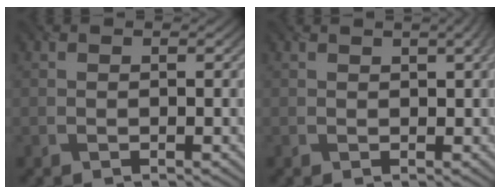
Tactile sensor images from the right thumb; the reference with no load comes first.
{"total": 1.7, "force": [1.0, 0.6, 1.3], "torque": [-0.018, 0.002, 0.019]}